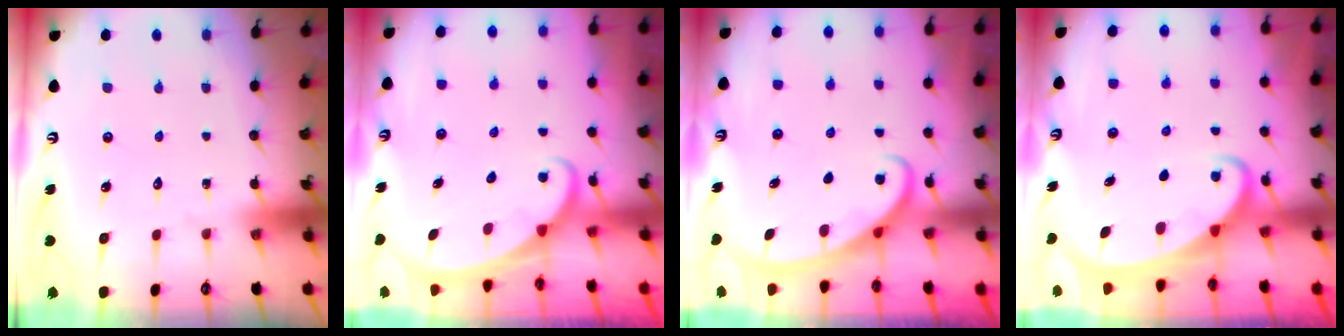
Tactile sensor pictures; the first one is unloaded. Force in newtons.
{"total": 1.7, "press": 1.7, "slide": 0.1}
{"total": 2.8, "press": 2.8, "slide": 0.4}
{"total": 2.9, "press": 2.9, "slide": 0.4}